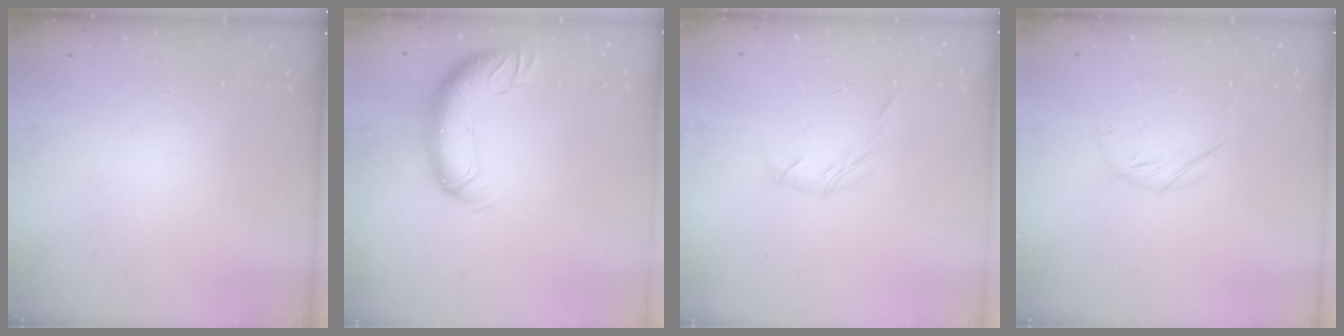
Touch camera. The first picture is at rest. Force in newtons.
{"total": 13.1, "press": 12.8, "slide": 2.9}
{"total": 4.4, "press": 4.3, "slide": 0.8}
{"total": 4.8, "press": 4.7, "slide": 1.1}